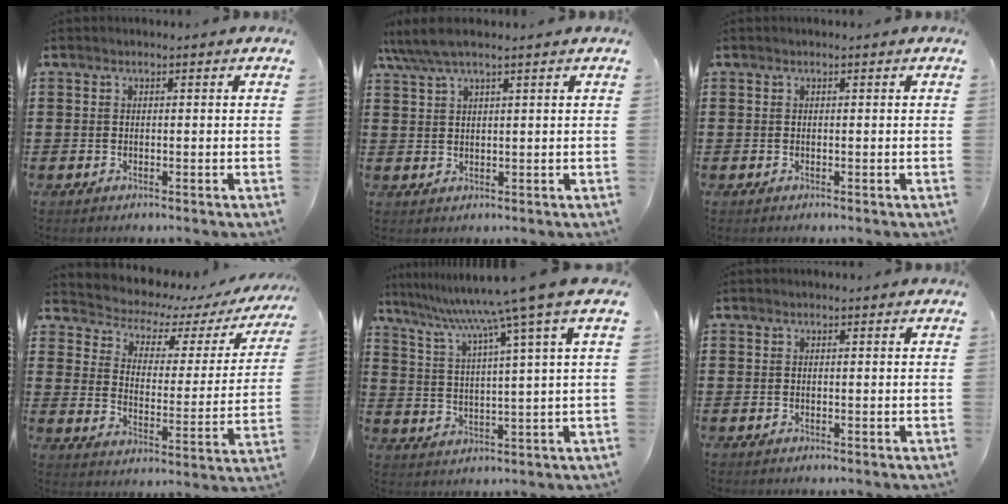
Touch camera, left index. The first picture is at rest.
{"total": 4.3, "force": [2.9, 0.4, 3.1], "torque": [-0.065, 0.004, 0.054]}
{"total": 0.0}
{"total": 3.7, "force": [3.2, 1.6, 1.0], "torque": [-0.043, -0.030, 0.045]}
{"total": 9.4, "force": [6.6, -2.1, 6.3], "torque": [-0.148, -0.044, 0.099]}
{"total": 0.0}